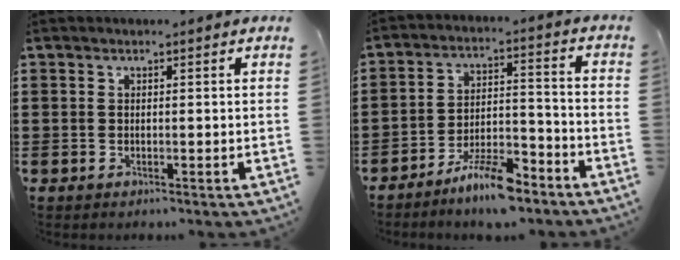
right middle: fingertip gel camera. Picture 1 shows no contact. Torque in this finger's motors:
{"motor_torque": [1.23, -0.90, 0.24, 0.11]}